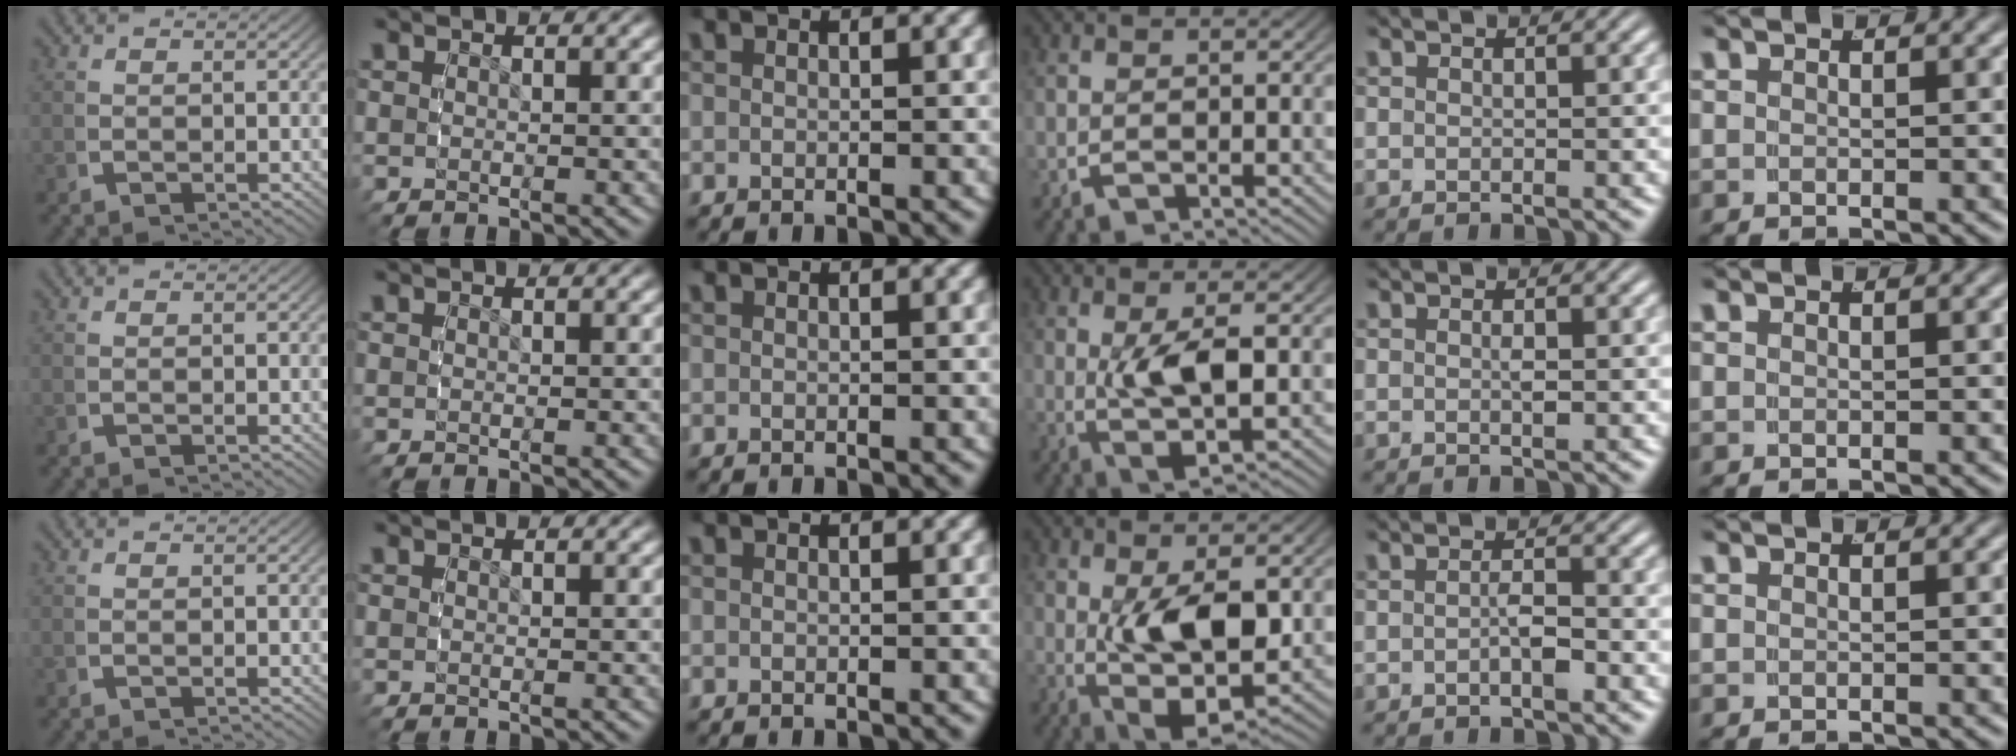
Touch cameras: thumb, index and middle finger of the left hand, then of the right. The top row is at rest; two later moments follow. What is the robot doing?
{"motion": "grasp_and_lifting", "object": "camera"}